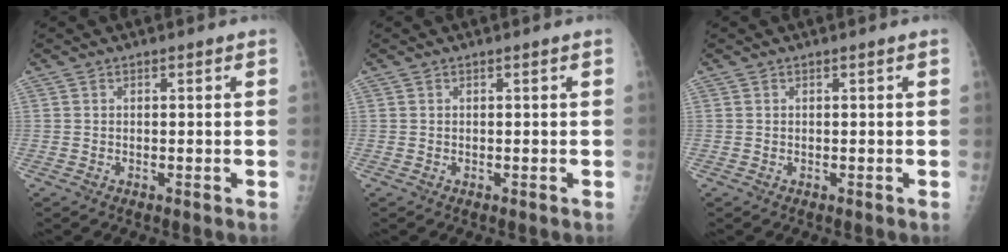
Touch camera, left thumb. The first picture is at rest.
{"total": 0.0}
{"total": 0.0}